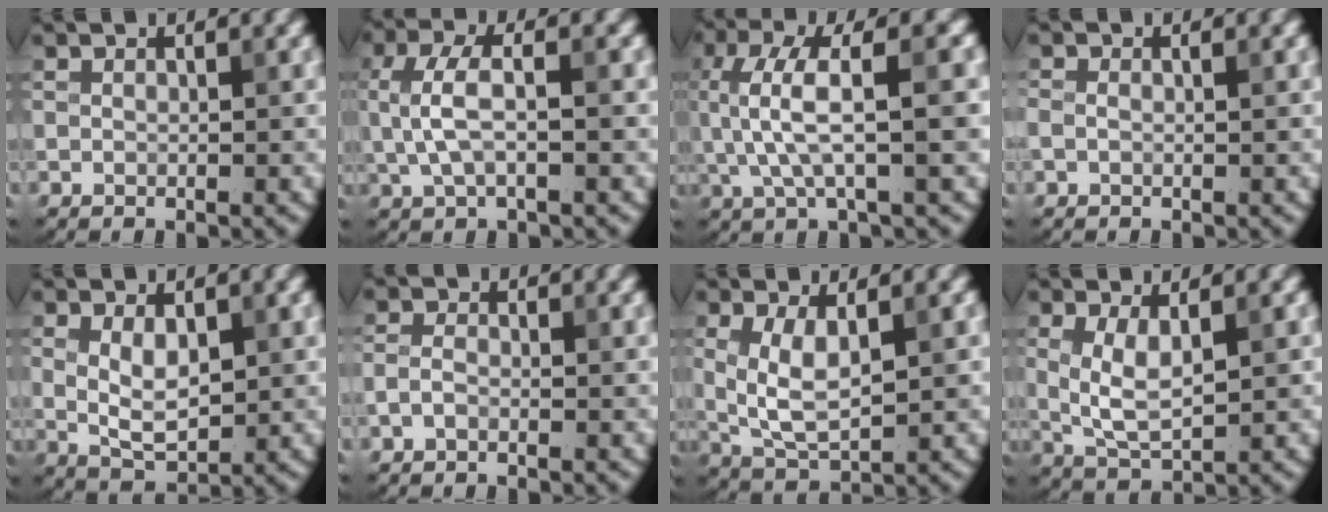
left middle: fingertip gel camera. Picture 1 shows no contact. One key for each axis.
{"total": 4.2, "fx": 0.1, "fy": 1.8, "fz": 3.8, "tx": -0.086, "ty": 0.009, "tz": 0.000}
{"total": 6.6, "fx": 0.7, "fy": 1.9, "fz": 6.3, "tx": -0.129, "ty": 0.007, "tz": 0.013}
{"total": 1.3, "fx": 0.1, "fy": 0.8, "fz": 1.0, "tx": -0.019, "ty": -0.001, "tz": -0.002}
{"total": 3.8, "fx": 0.7, "fy": 2.0, "fz": 3.2, "tx": -0.063, "ty": -0.003, "tz": 0.017}
{"total": 1.2, "fx": -0.6, "fy": 0.6, "fz": 0.8, "tx": -0.018, "ty": 0.002, "tz": -0.017}
{"total": 4.3, "fx": 0.7, "fy": 1.7, "fz": 3.9, "tx": -0.081, "ty": -0.004, "tz": 0.018}
{"total": 3.6, "fx": 0.6, "fy": 1.4, "fz": 3.3, "tx": -0.071, "ty": -0.005, "tz": 0.017}